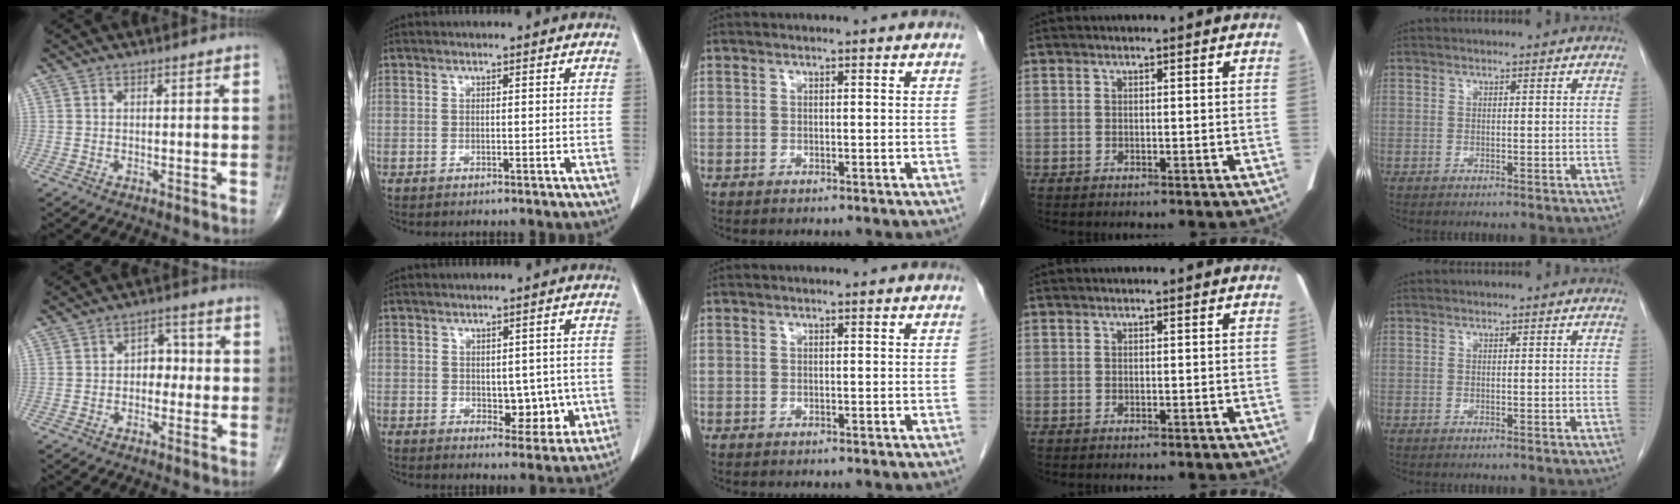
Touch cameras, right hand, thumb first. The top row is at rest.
{"thumb": {"total": 4.7, "force": [-0.3, 3.5, 3.2], "torque": [-0.016, 0.017, -0.013]}, "index": {"total": 5.8, "force": [-0.7, 3.5, 4.6], "torque": [-0.045, 0.005, 0.002]}}